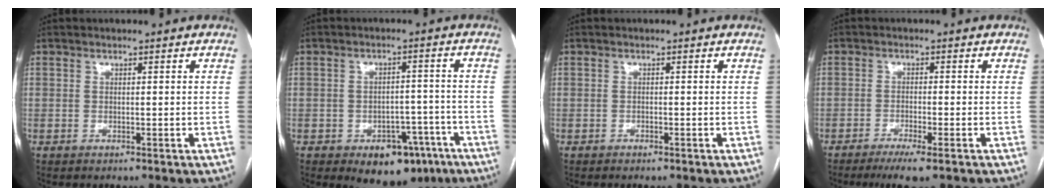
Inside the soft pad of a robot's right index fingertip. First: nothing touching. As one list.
[{"total": 9.5, "force": [-5.8, 5.5, 5.1], "torque": [-0.043, 0.019, -0.072]}, {"total": 0.5, "force": [-0.4, 0.1, 0.3], "torque": [-0.008, -0.001, -0.008]}, {"total": 4.7, "force": [-3.1, 0.3, 3.4], "torque": [-0.059, -0.011, -0.053]}]